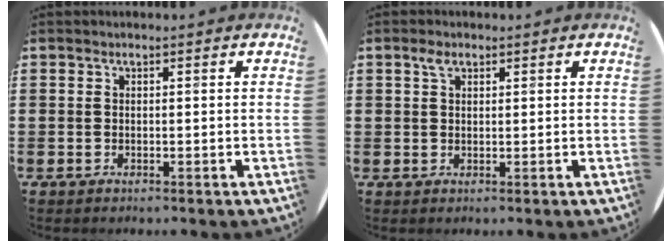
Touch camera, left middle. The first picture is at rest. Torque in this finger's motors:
{"motor_torque": [0.23, -0.15, -0.12, -0.02]}